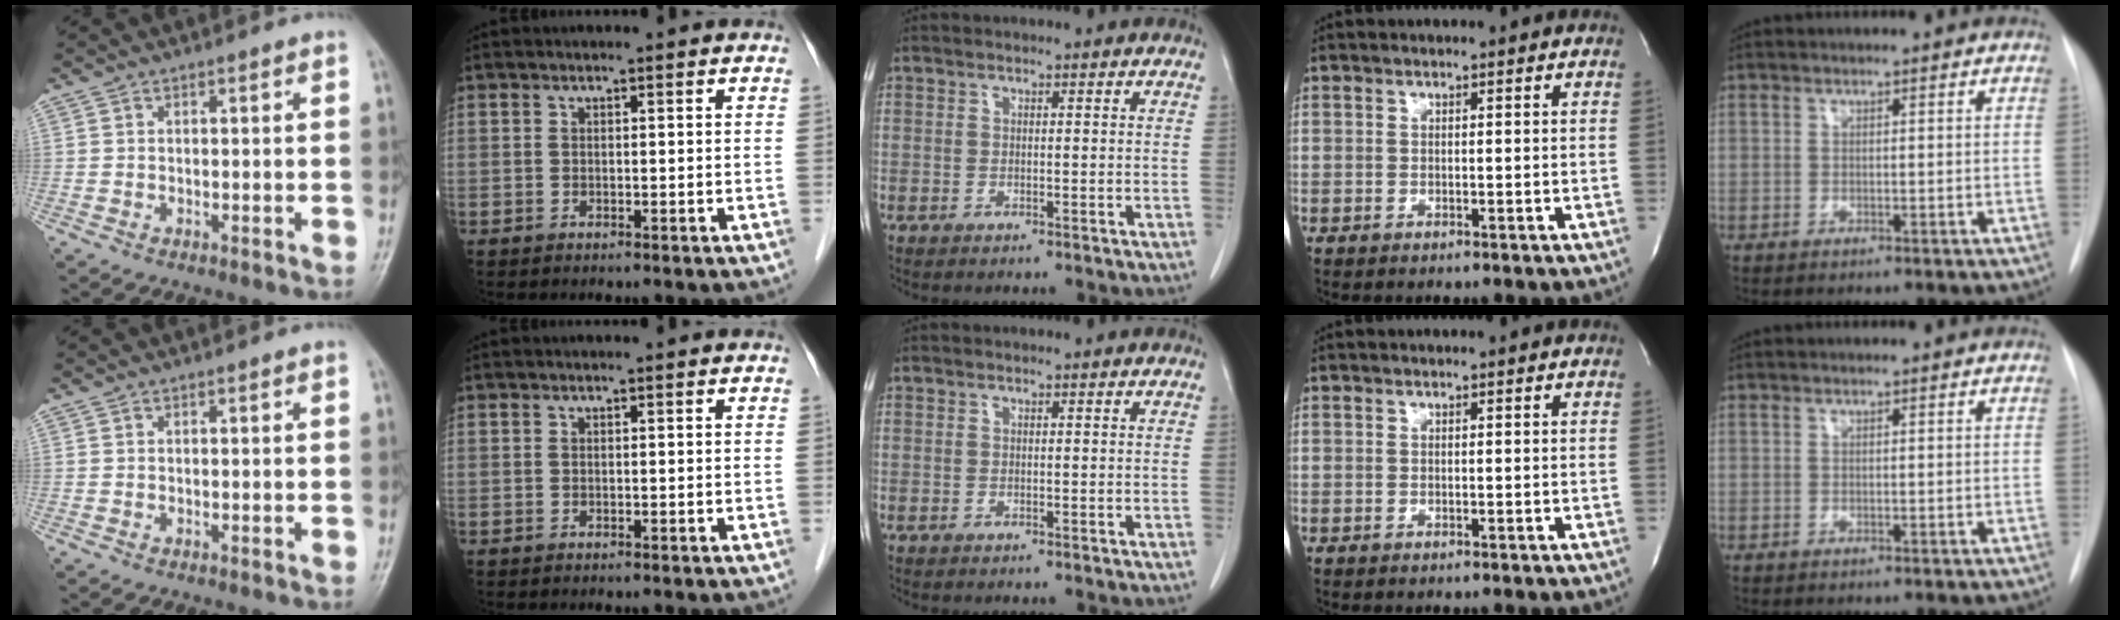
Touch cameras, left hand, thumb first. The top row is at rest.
{}